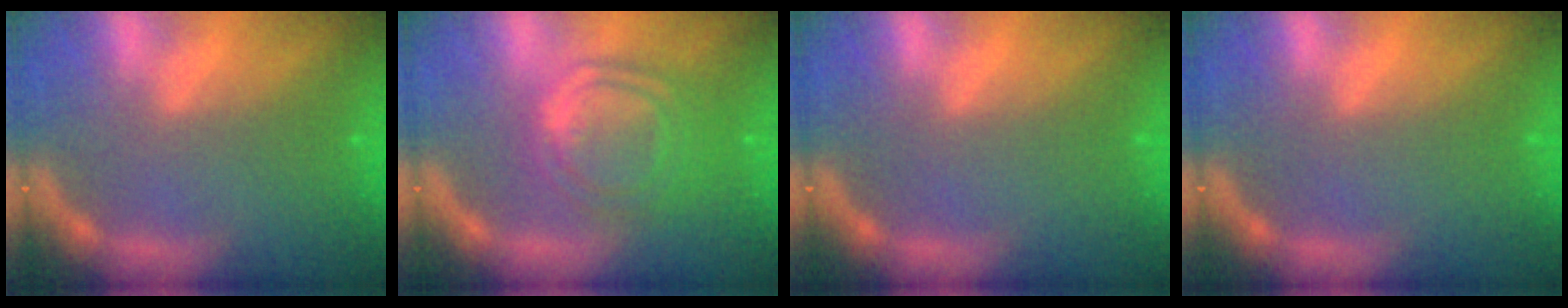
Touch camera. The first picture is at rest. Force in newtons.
{"total": 8.6}
{"total": 0.0}
{"total": 0.0}